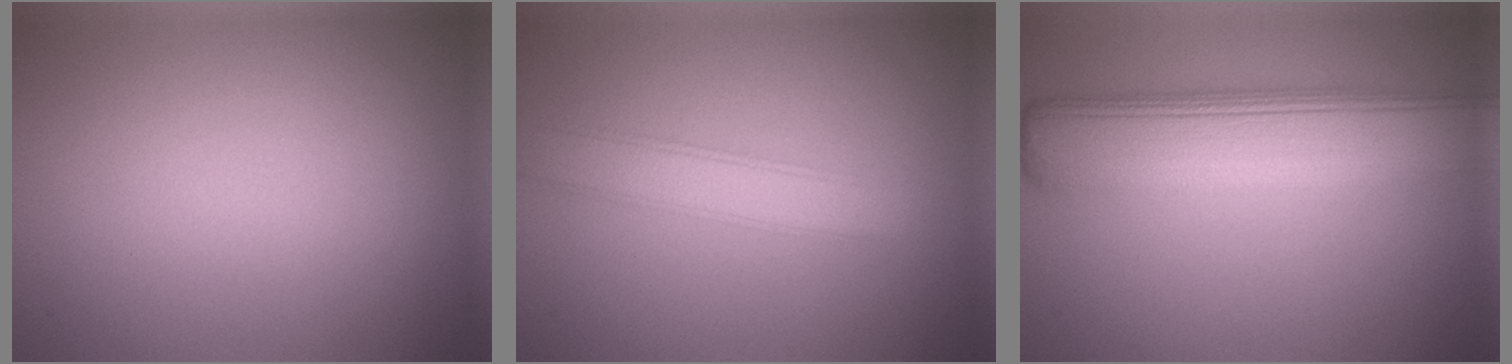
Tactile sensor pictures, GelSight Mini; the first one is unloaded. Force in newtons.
{"total": 3.3, "press": 3.3, "slide": 0.1}
{"total": 9.1, "press": 9.1, "slide": 0.6}